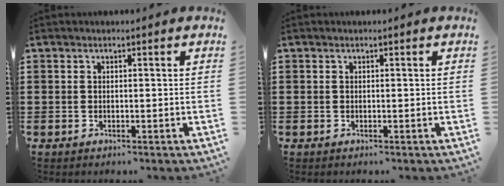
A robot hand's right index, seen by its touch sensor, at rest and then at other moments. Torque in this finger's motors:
{"motor_torque": [0.65, 0.59, 0.03, 0.02]}